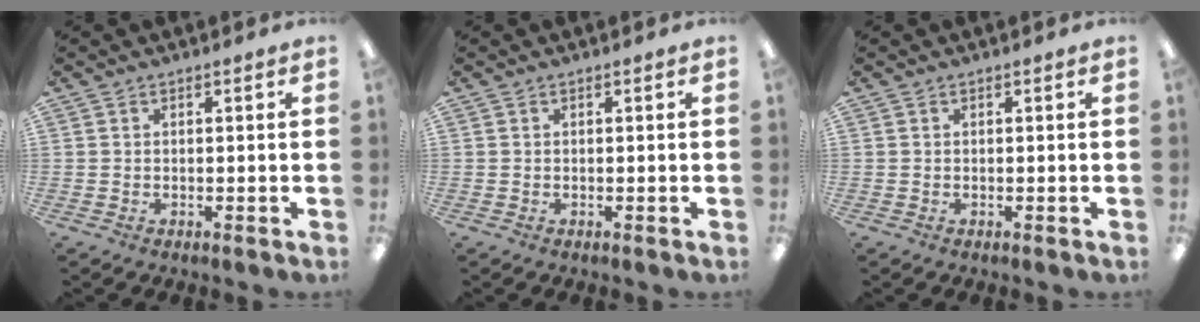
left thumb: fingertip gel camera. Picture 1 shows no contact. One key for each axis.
{"total": 0.0}
{"total": 0.0}